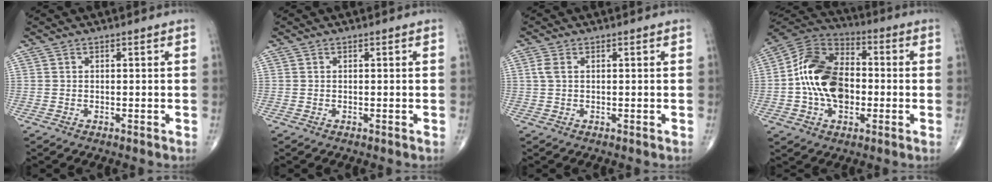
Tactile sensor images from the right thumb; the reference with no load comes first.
{"total": 0.0}
{"total": 1.7, "force": [0.4, 0.9, 1.4], "torque": [-0.041, 0.011, 0.012]}
{"total": 16.5, "force": [-1.5, 11.1, 12.1], "torque": [-0.196, 0.027, -0.034]}